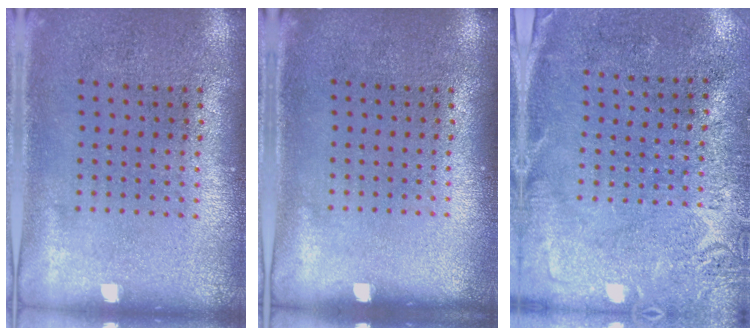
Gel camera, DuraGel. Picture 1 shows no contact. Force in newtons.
{"total": 0.0}
{"total": 2.7, "press": 2.4, "slide": 1.1}